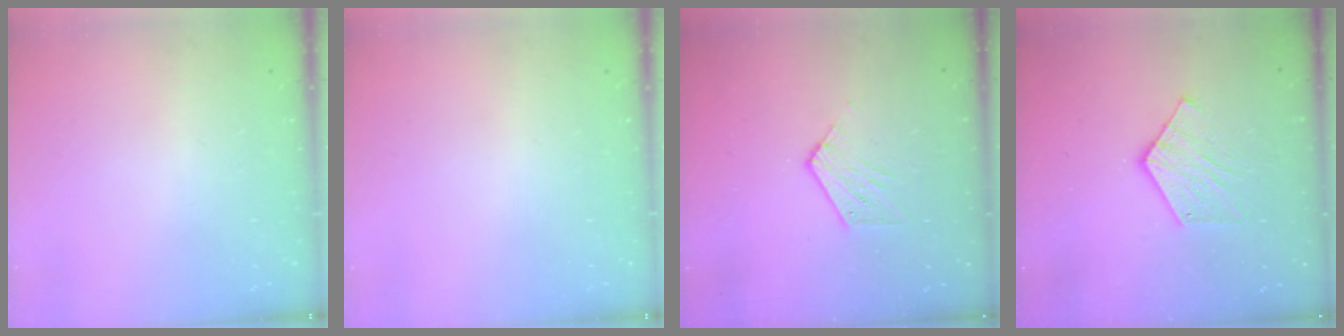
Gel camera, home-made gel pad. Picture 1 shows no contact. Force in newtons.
{"total": 0.0}
{"total": 6.8, "press": 6.8, "slide": 0.5}
{"total": 9.6, "press": 9.6, "slide": 0.3}